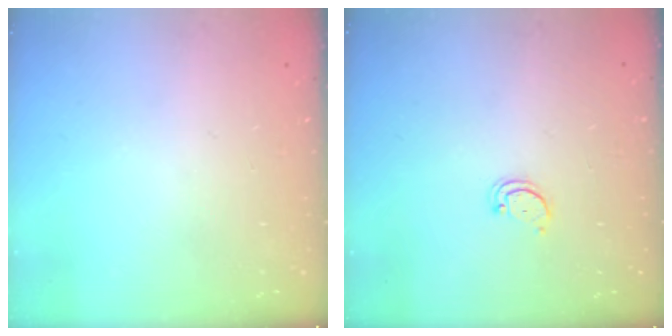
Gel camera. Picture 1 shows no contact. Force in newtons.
{"total": 2.2, "press": 2.2, "slide": 0.4}